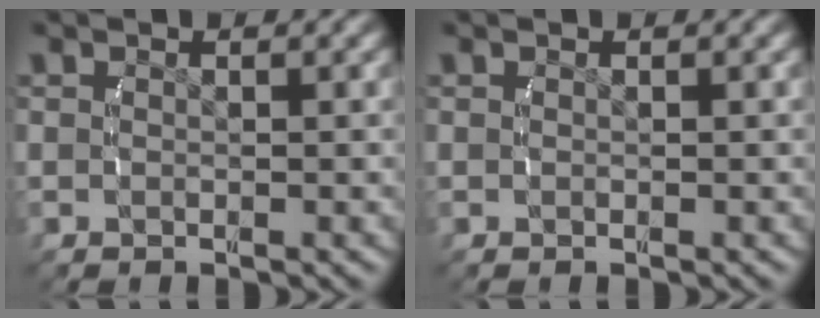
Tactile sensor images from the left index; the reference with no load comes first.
{"total": 0.0}